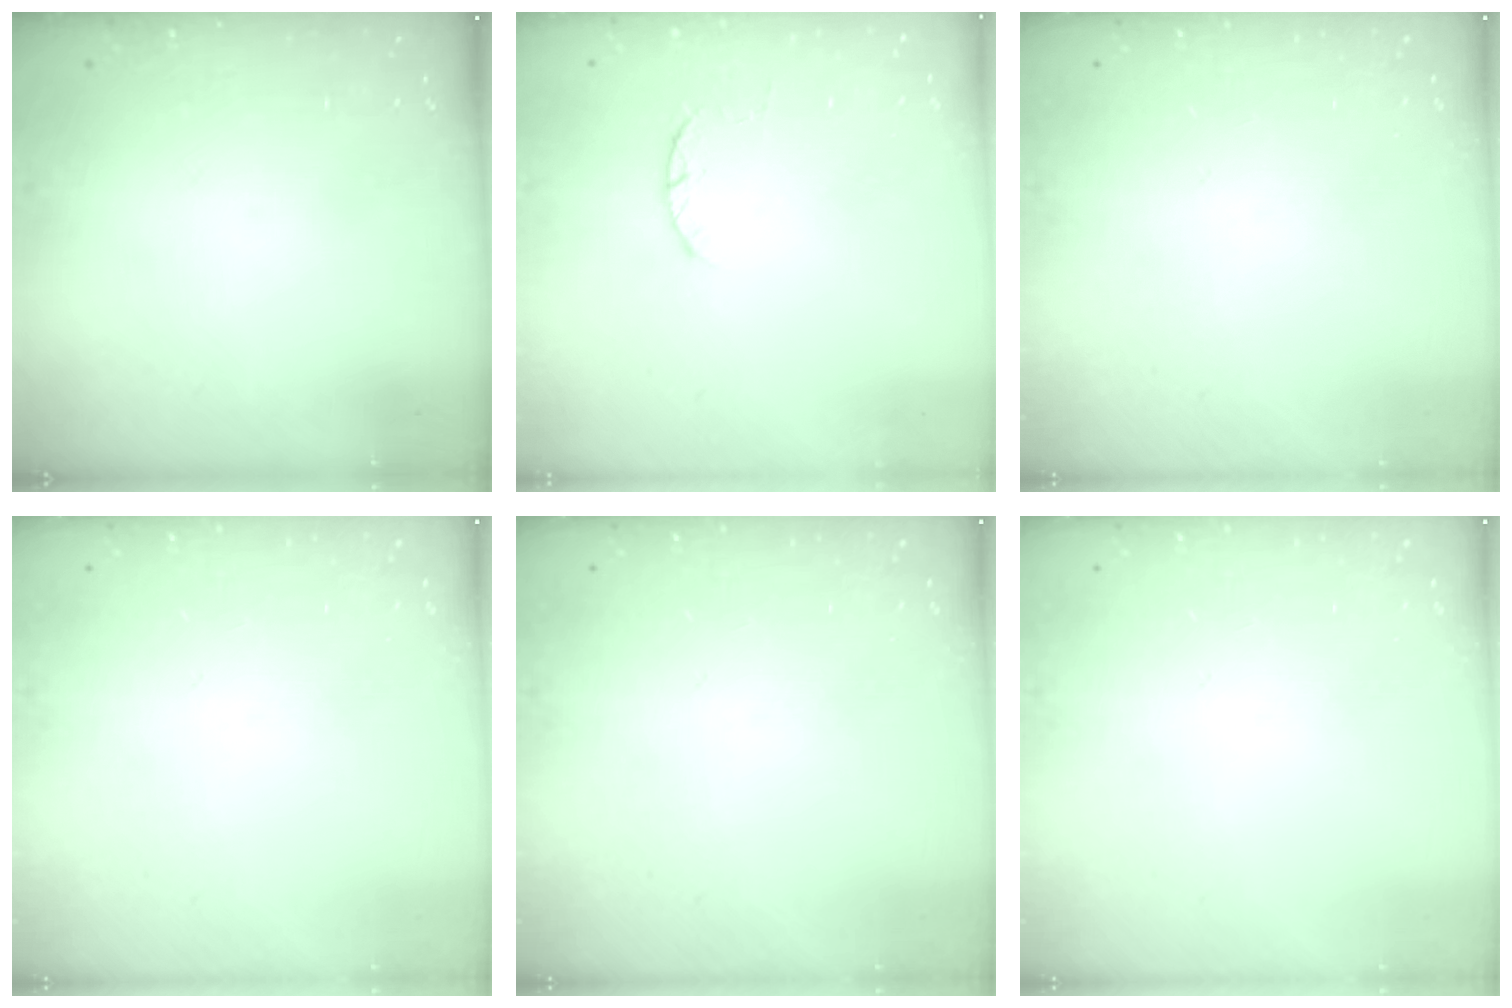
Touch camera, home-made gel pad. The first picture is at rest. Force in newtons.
{"total": 2.3, "press": 2.3, "slide": 0.4}
{"total": 0.0}
{"total": 0.0}
{"total": 0.0}
{"total": 0.0}